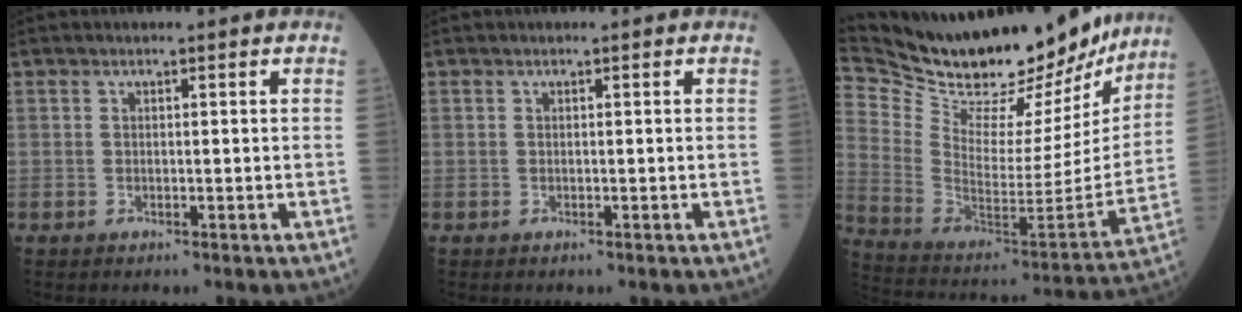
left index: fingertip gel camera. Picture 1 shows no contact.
{"total": 0.0}
{"total": 29.9, "force": [26.7, 8.2, 10.8], "torque": [-0.197, -0.046, 0.388]}